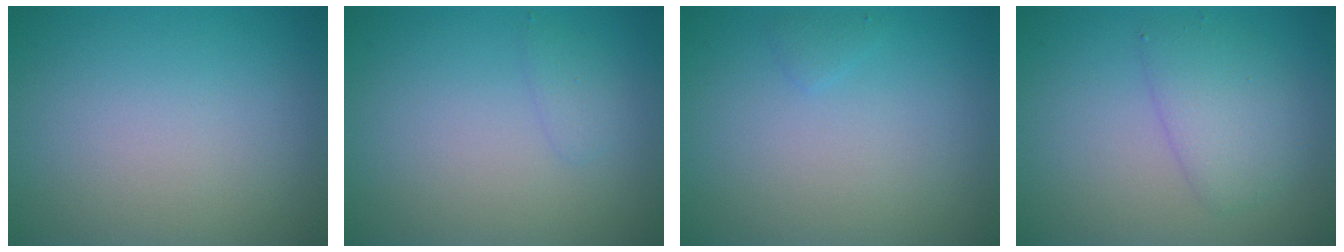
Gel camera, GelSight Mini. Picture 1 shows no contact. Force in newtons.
{"total": 1.0, "press": 0.9, "slide": 0.1}
{"total": 0.6, "press": 0.6, "slide": 0.0}
{"total": 3.0, "press": 3.0, "slide": 0.1}